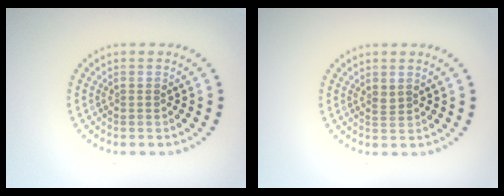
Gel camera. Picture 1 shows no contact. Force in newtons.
{"total": 0.7, "press": 0.6, "slide": 0.3}